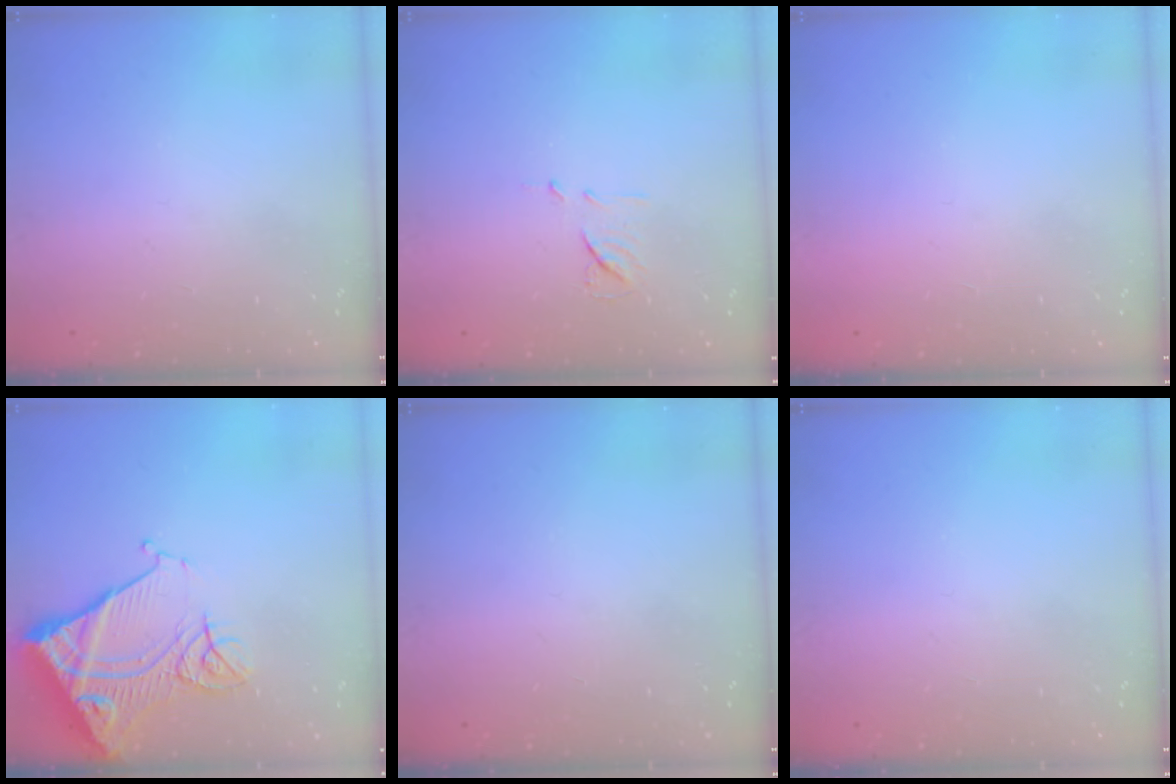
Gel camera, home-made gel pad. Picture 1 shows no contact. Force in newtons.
{"total": 6.8, "press": 6.7, "slide": 0.6}
{"total": 1.5, "press": 1.5, "slide": 0.1}
{"total": 15.4, "press": 15.3, "slide": 1.8}
{"total": 0.0}
{"total": 0.0}